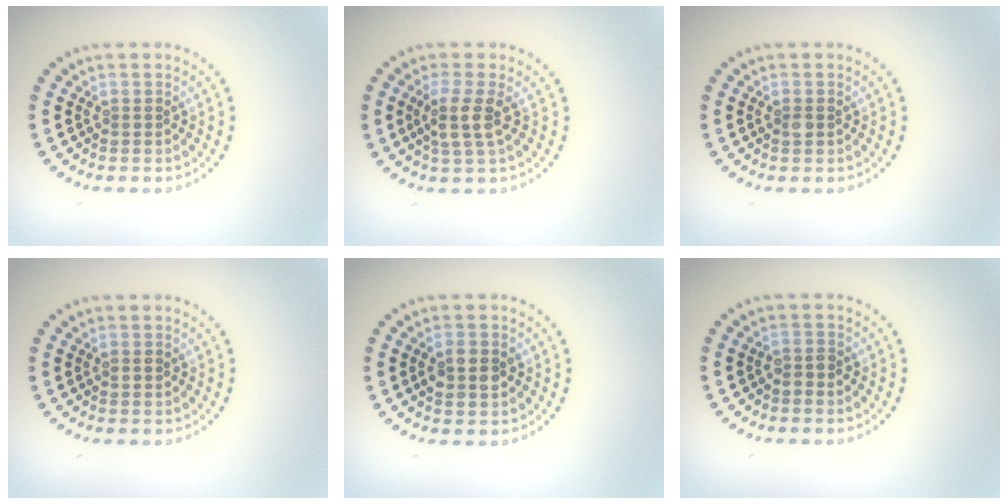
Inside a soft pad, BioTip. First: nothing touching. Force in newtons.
{"total": 2.7, "press": 2.4, "slide": 1.2}
{"total": 0.9, "press": 0.9, "slide": 0.1}
{"total": 0.8, "press": 0.8, "slide": 0.2}
{"total": 2.9, "press": 2.9, "slide": 0.1}
{"total": 1.1, "press": 1.0, "slide": 0.4}